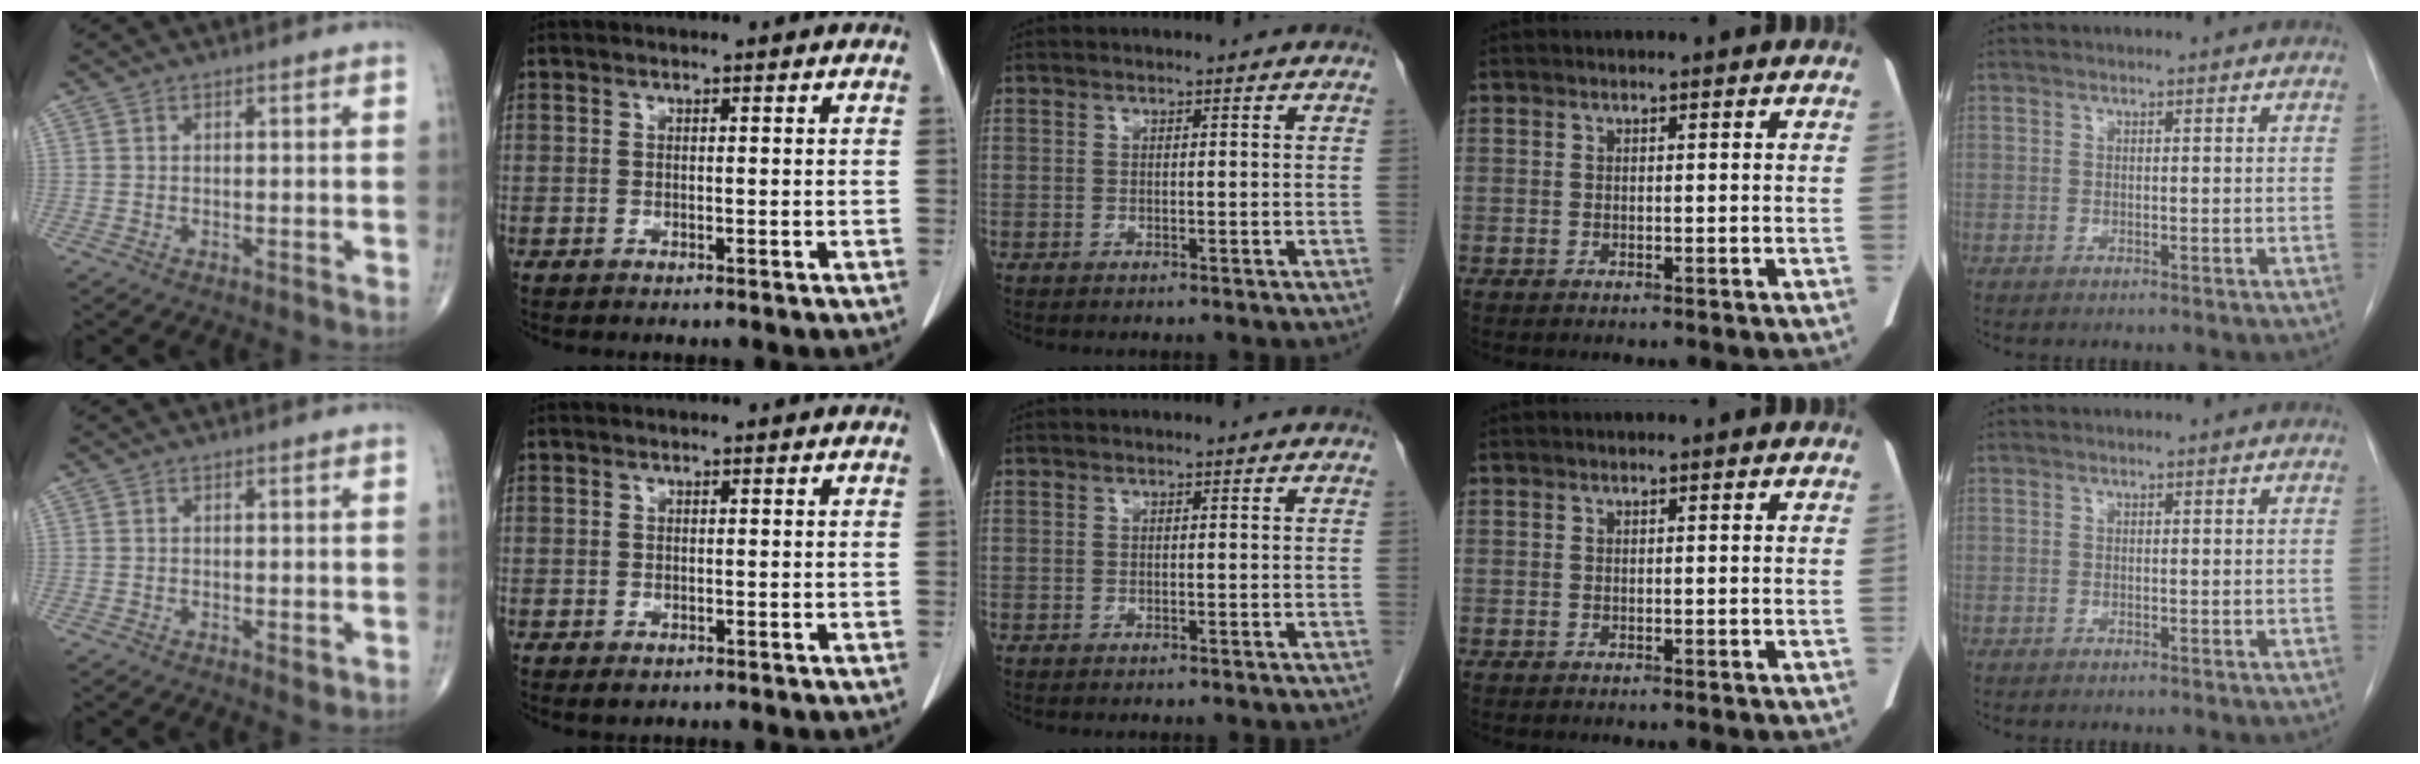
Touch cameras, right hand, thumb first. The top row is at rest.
{"thumb": {"total": 1.4, "force": [-0.4, 0.6, 1.2], "torque": [-0.018, -0.004, -0.005]}, "index": {"total": 0.9, "force": [-0.3, 0.8, 0.3], "torque": [-0.005, 0.002, 0.001]}}